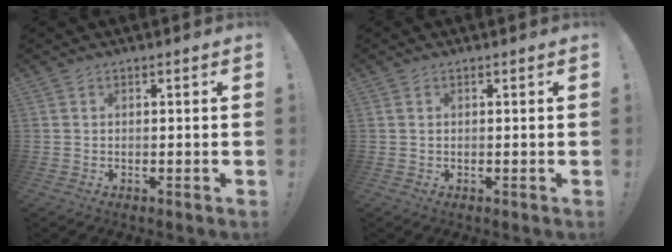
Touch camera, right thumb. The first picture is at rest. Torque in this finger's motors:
{"motor_torque": [-0.01, 0.05, 0.05, 0.00, 0.00]}